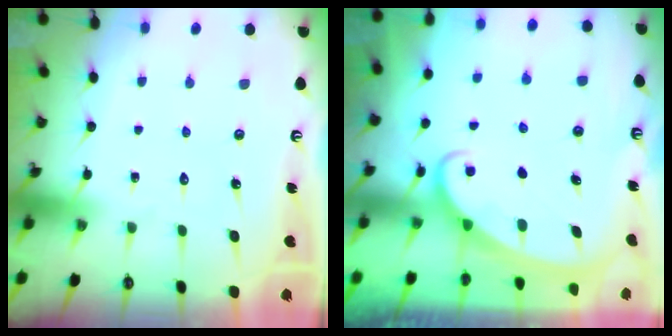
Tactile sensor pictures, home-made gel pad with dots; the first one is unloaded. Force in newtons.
{"total": 2.2, "press": 2.2, "slide": 0.2}